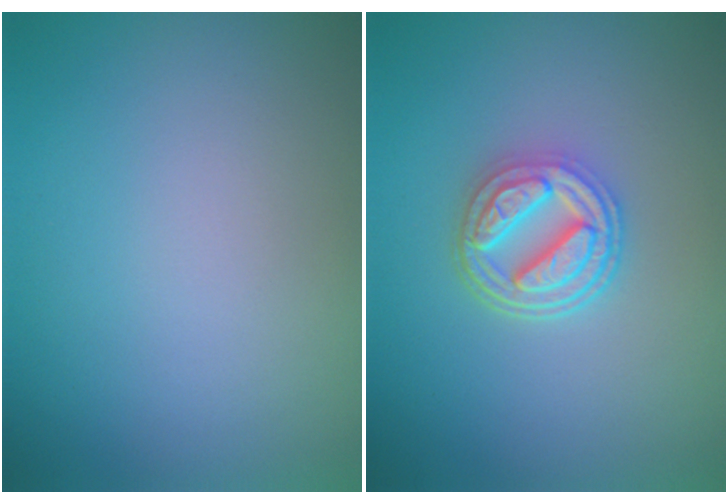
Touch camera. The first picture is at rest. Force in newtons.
{"total": 4.5, "press": 3.7, "slide": 2.6}